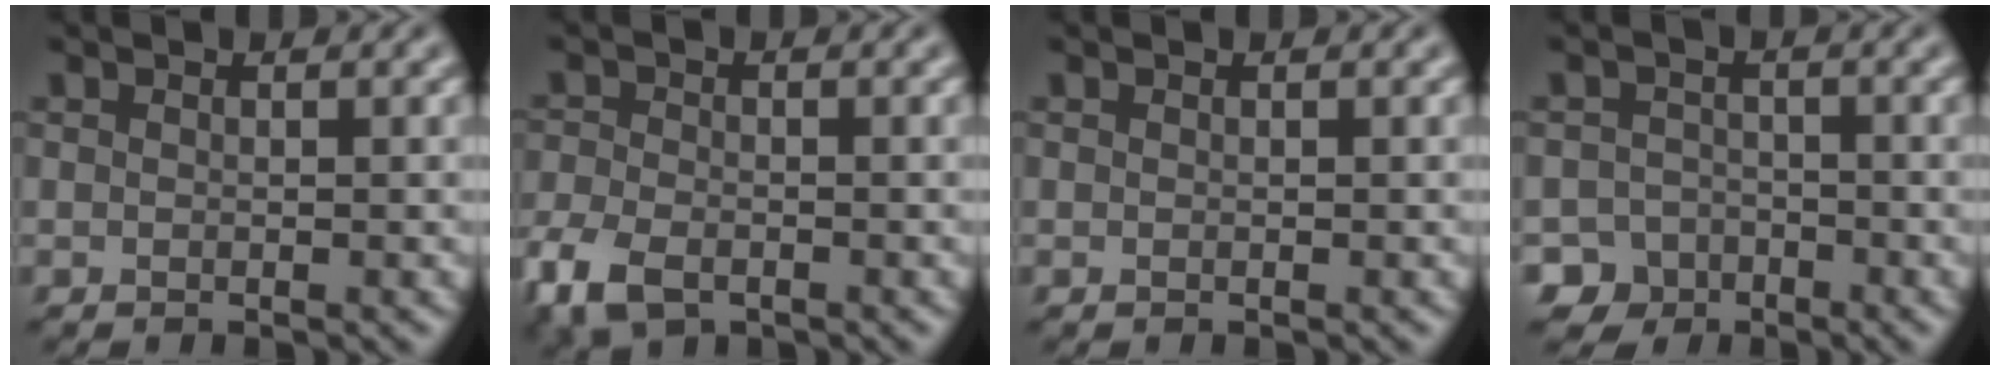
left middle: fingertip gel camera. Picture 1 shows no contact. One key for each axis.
{"total": 5.0, "fx": -3.0, "fy": 2.7, "fz": 2.9, "tx": -0.071, "ty": -0.008, "tz": -0.067}
{"total": 0.0}
{"total": 4.4, "fx": -2.9, "fy": 3.3, "fz": 0.2, "tx": 0.025, "ty": -0.001, "tz": -0.053}